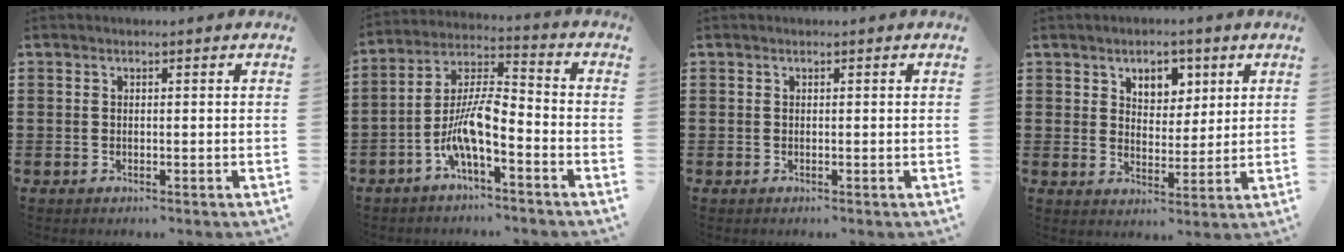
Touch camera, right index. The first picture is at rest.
{"total": 8.5, "force": [-4.3, 2.1, 7.1], "torque": [-0.161, -0.009, -0.087]}
{"total": 0.0}
{"total": 4.6, "force": [2.8, 3.3, 1.6], "torque": [-0.041, 0.008, 0.048]}